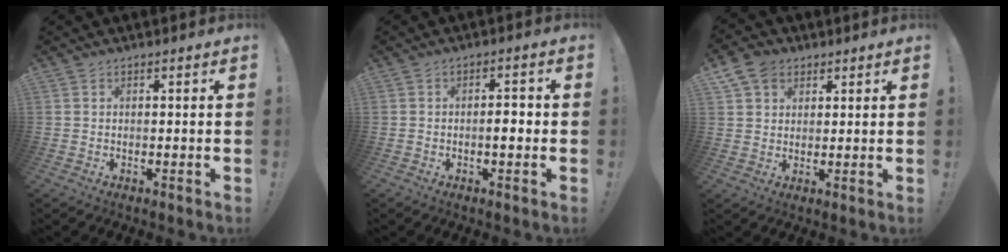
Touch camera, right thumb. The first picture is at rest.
{"total": 3.6, "force": [-0.9, 1.1, 3.3], "torque": [-0.043, 0.002, -0.021]}
{"total": 7.2, "force": [3.9, 5.4, 2.7], "torque": [-0.047, -0.014, 0.078]}